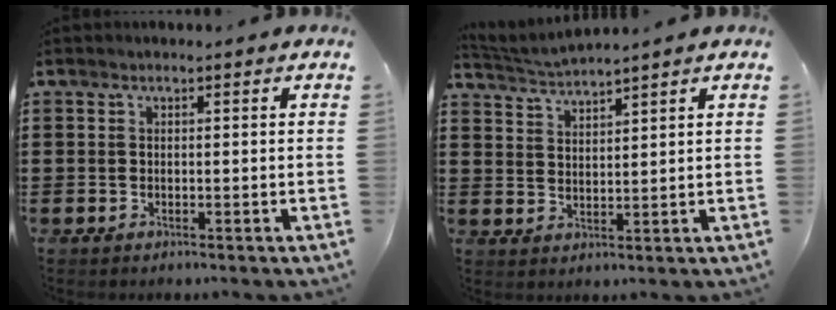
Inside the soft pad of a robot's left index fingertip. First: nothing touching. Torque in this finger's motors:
{"motor_torque": [0.06, 0.07, -0.05, 0.01]}